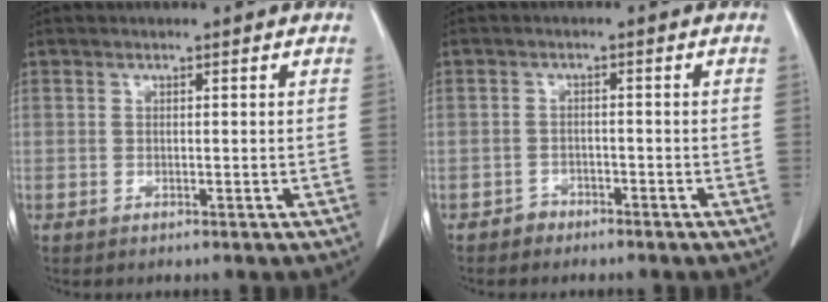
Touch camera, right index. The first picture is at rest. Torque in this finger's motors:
{"motor_torque": [0.11, -0.06, 0.02, 0.01]}